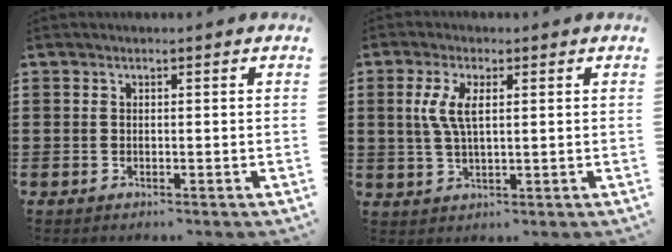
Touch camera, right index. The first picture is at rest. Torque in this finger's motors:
{"motor_torque": [0.57, -0.38, 0.36, 0.12]}